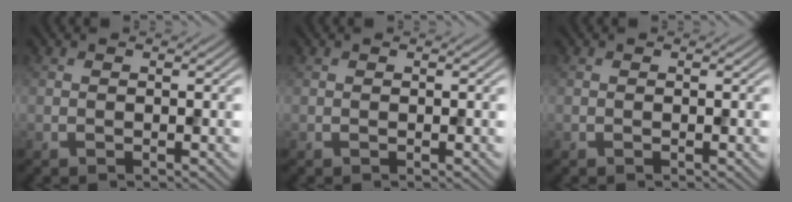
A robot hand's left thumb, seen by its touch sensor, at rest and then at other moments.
{"total": 0.0}
{"total": 0.0}